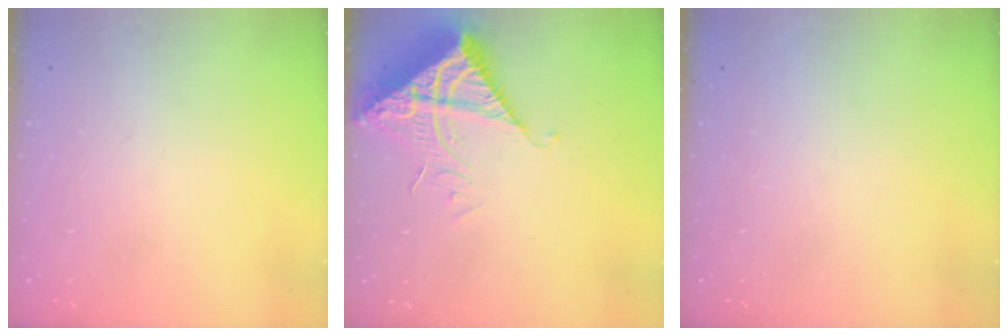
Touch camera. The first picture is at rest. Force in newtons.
{"total": 9.1, "press": 9.1, "slide": 0.9}
{"total": 1.5, "press": 1.5, "slide": 0.1}